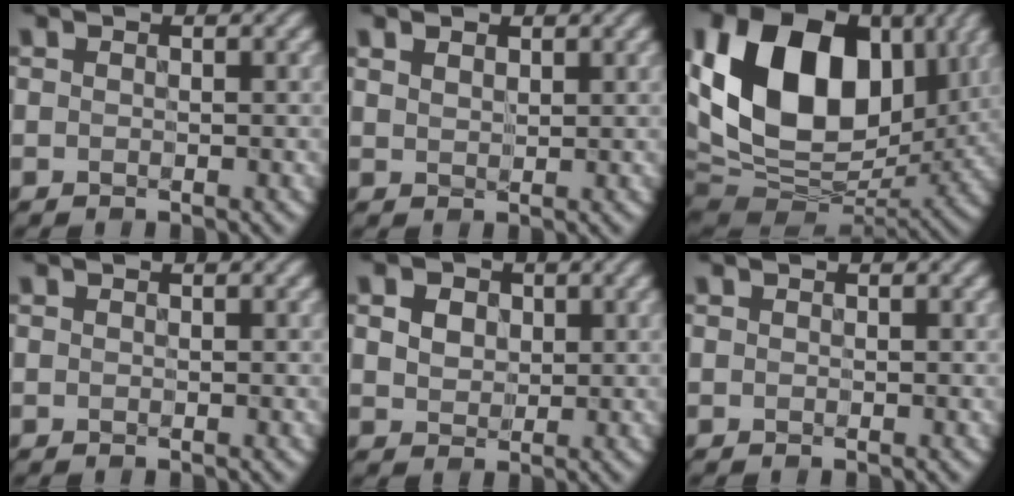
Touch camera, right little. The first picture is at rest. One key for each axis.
{"total": 1.7, "fx": 1.0, "fy": 1.0, "fz": 0.9, "tx": -0.019, "ty": 0.004, "tz": 0.016}
{"total": 17.0, "fx": 3.5, "fy": 11.8, "fz": 11.8, "tx": -0.236, "ty": 0.011, "tz": 0.061}
{"total": 0.0}
{"total": 3.6, "fx": 1.1, "fy": 2.8, "fz": 2.1, "tx": -0.050, "ty": 0.012, "tz": 0.012}
{"total": 0.0}